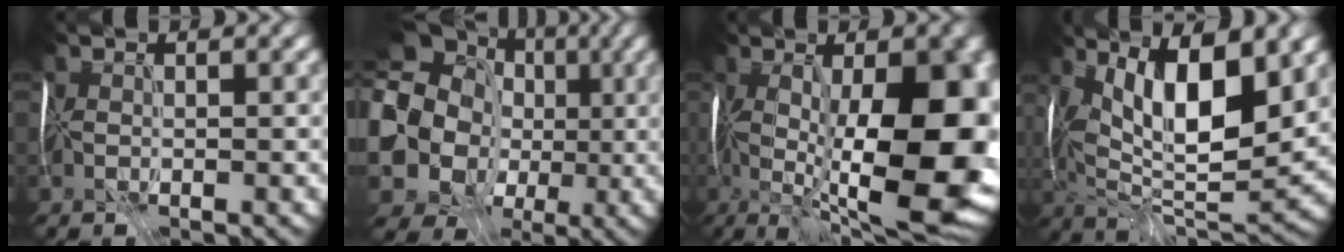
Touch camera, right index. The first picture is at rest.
{"total": 17.0, "force": [1.4, 14.8, 8.1], "torque": [-0.180, 0.011, 0.002]}
{"total": 18.4, "force": [-1.8, 6.8, 17.0], "torque": [-0.249, -0.021, -0.005]}
{"total": 12.4, "force": [4.4, 3.5, 11.0], "torque": [-0.187, 0.002, 0.076]}